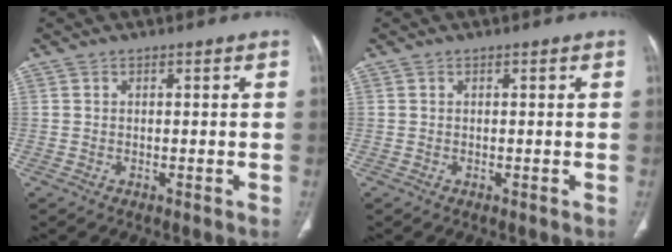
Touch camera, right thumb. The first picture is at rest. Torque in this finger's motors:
{"motor_torque": [0.02, -0.02, 0.27, -0.16, 0.00]}